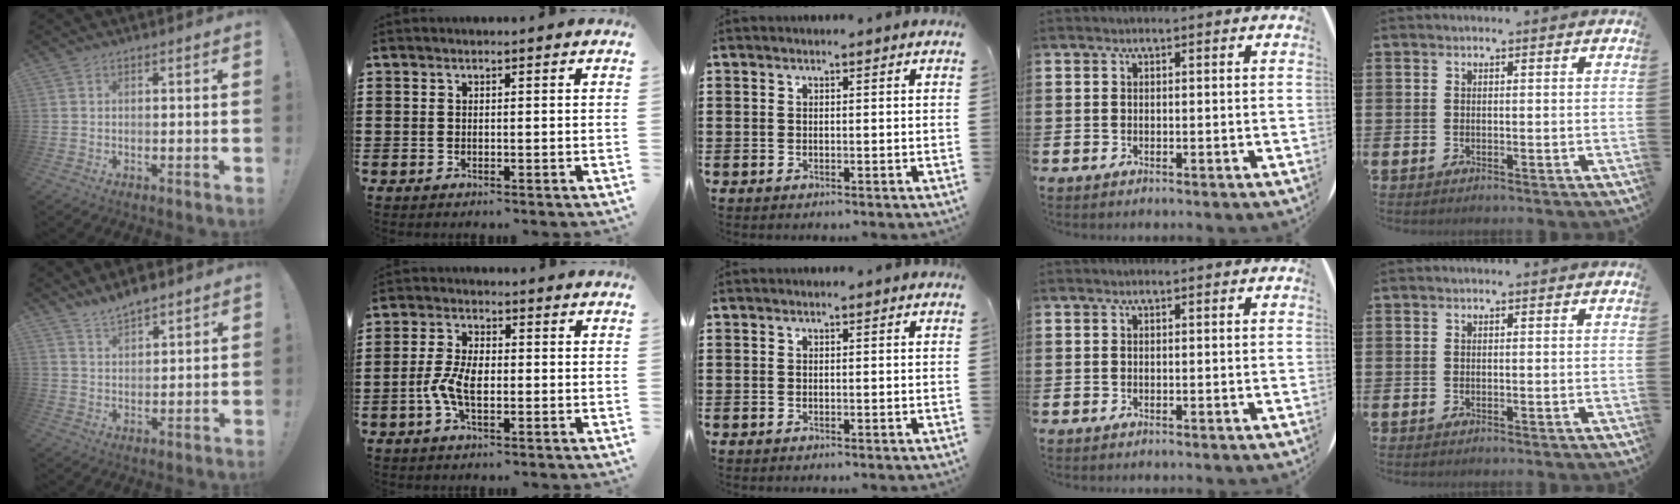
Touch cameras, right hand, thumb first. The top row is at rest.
{"thumb": {"total": 5.6, "force": [4.9, 1.7, 2.1], "torque": [-0.030, -0.030, 0.087]}, "index": {"total": 5.5, "force": [-1.2, 2.7, 4.6], "torque": [-0.115, -0.004, -0.031]}}